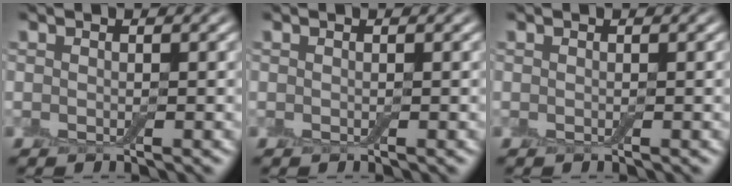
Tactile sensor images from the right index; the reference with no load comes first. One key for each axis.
{"total": 0.0}
{"total": 0.0}